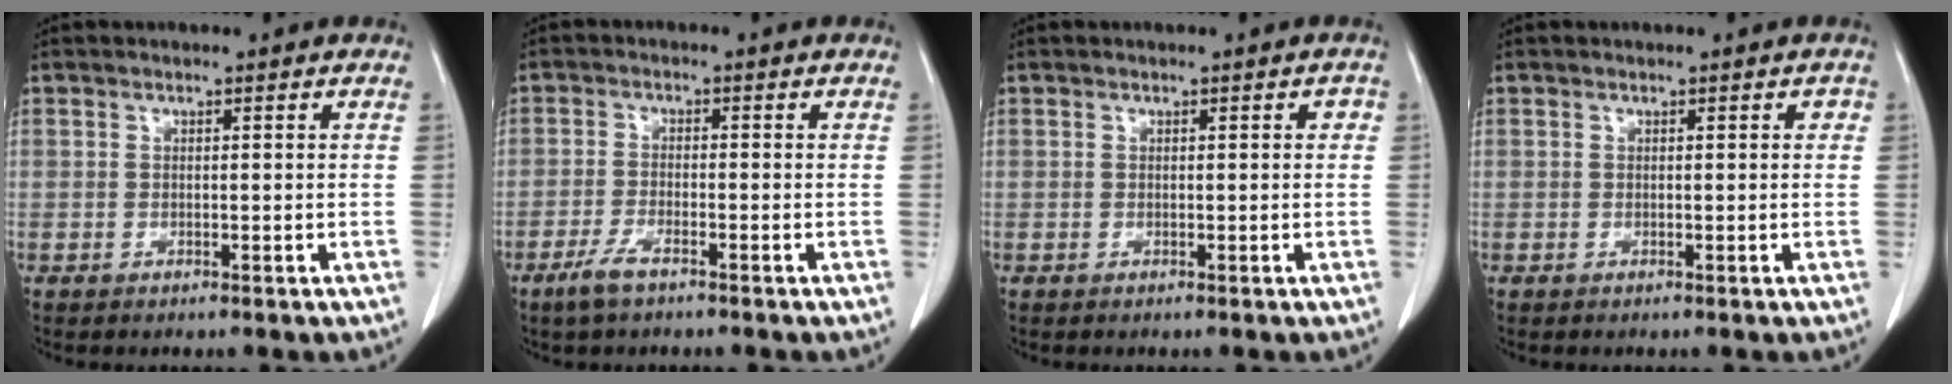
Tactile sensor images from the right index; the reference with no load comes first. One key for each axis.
{"total": 3.5, "fx": -2.5, "fy": 0.7, "fz": 2.4, "tx": -0.056, "ty": -0.004, "tz": -0.047}
{"total": 1.0, "fx": 0.2, "fy": 0.5, "fz": 0.8, "tx": -0.009, "ty": 0.007, "tz": 0.003}
{"total": 0.9, "fx": 0.2, "fy": 0.5, "fz": 0.7, "tx": -0.008, "ty": 0.009, "tz": 0.005}